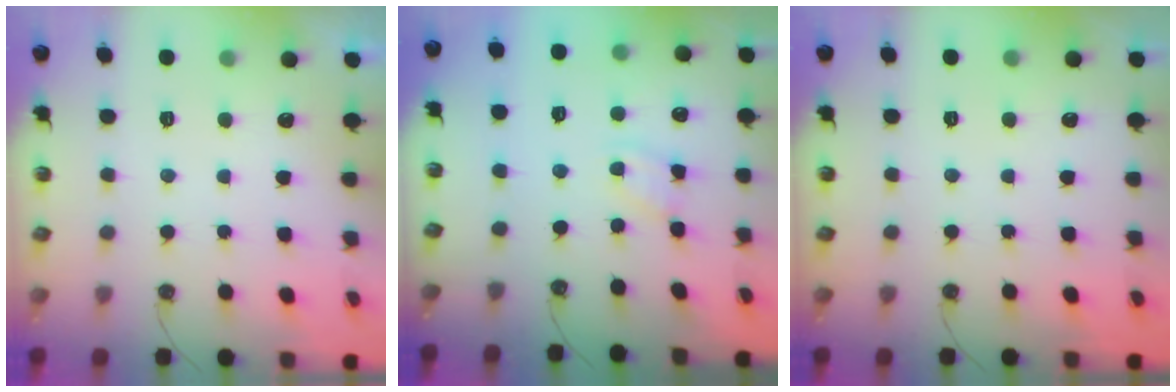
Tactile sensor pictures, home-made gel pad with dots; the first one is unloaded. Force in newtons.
{"total": 1.9, "press": 1.8, "slide": 0.3}
{"total": 0.0}